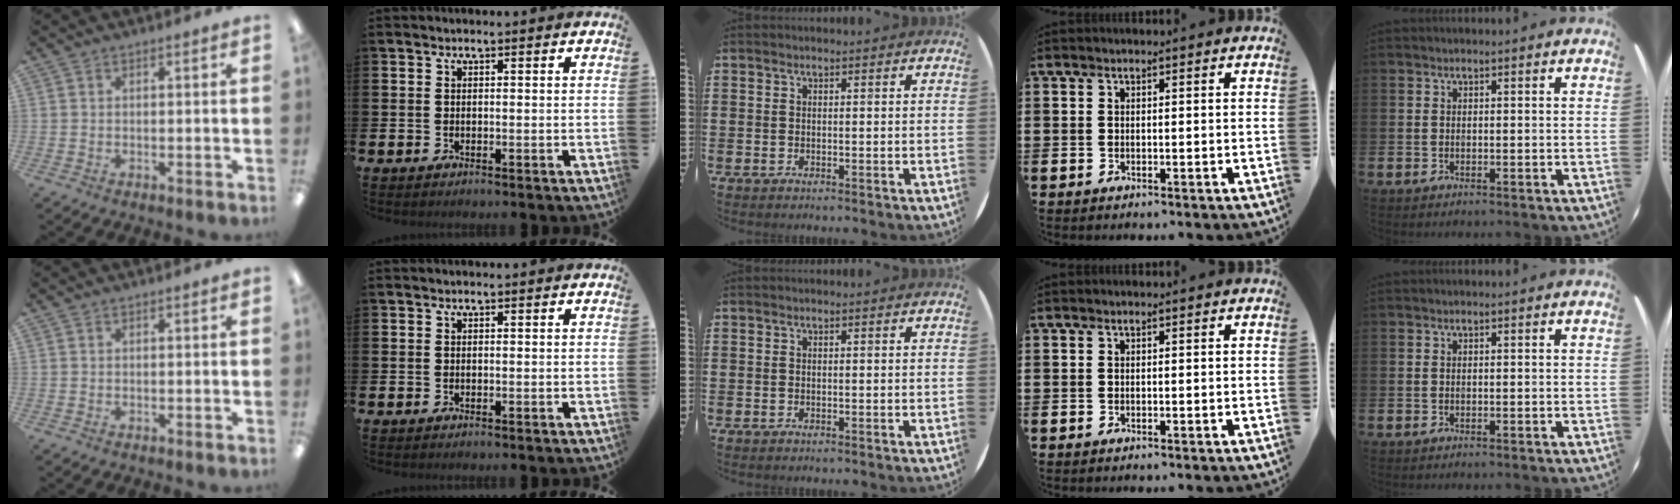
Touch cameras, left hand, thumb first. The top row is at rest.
{}